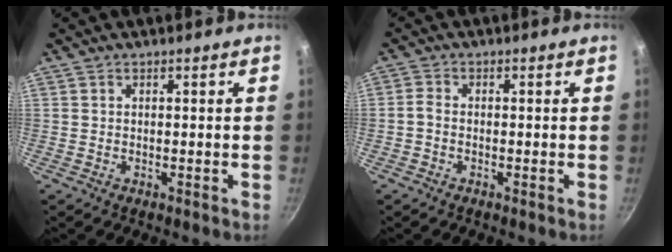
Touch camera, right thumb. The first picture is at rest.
{"total": 1.8, "force": [-0.8, 1.2, 1.1], "torque": [-0.028, 0.011, -0.022]}